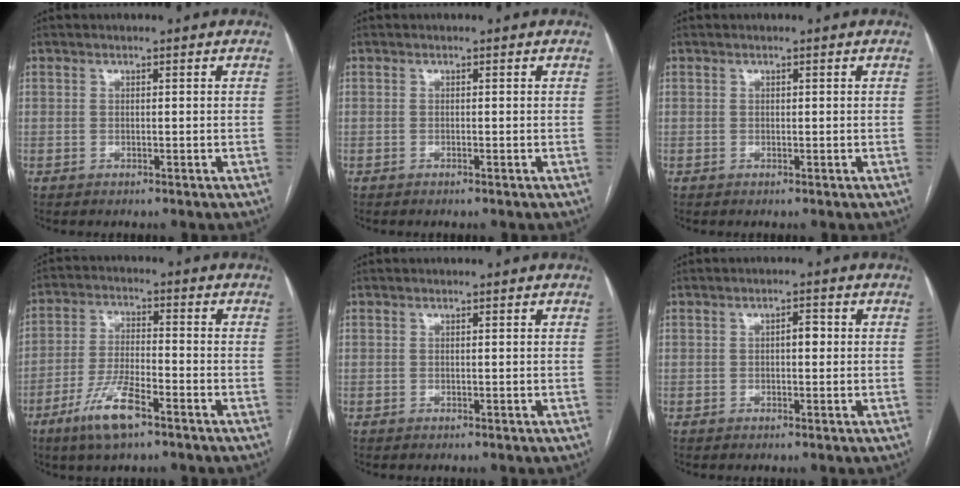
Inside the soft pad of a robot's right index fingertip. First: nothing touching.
{"total": 0.0}
{"total": 0.0}
{"total": 8.7, "force": [-5.4, 1.9, 6.6], "torque": [-0.134, -0.009, -0.099]}
{"total": 0.0}
{"total": 2.1, "force": [0.1, 1.0, 1.8], "torque": [-0.027, 0.011, 0.001]}